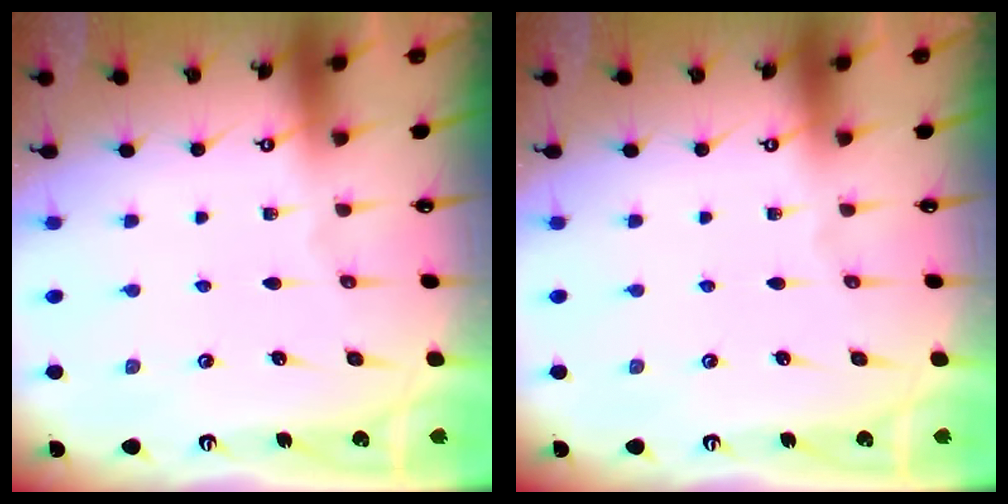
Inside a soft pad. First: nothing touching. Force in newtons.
{"total": 0.0}